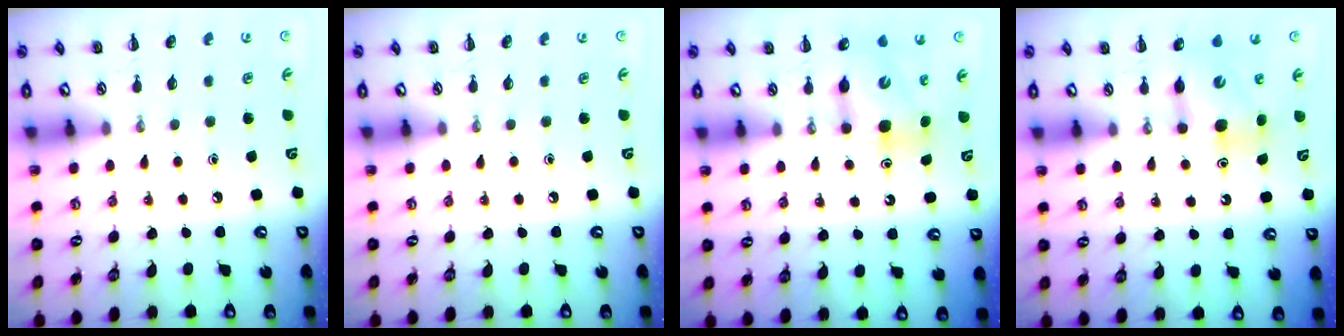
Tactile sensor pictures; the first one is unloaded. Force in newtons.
{"total": 0.0}
{"total": 6.2, "press": 6.0, "slide": 1.3}
{"total": 7.3, "press": 7.2, "slide": 0.4}